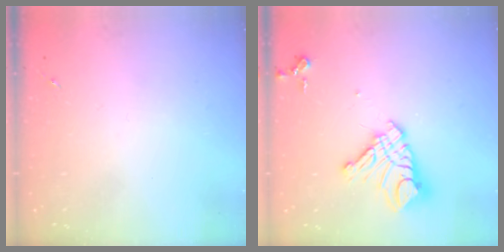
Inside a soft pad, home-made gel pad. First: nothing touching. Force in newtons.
{"total": 15.7, "press": 15.6, "slide": 1.8}